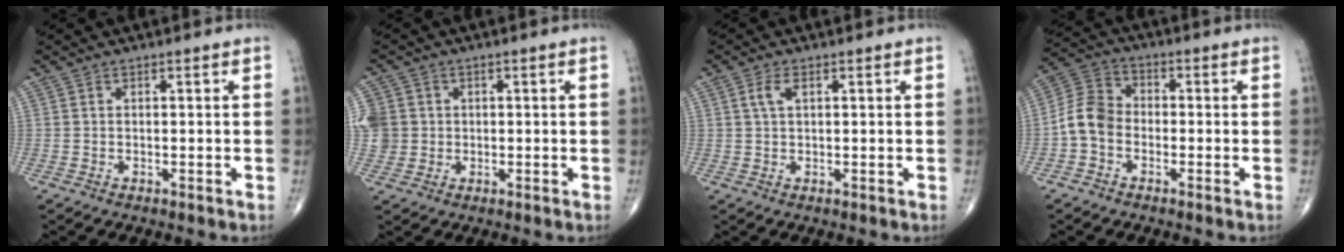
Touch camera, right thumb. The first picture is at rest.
{"total": 7.4, "force": [0.9, 7.0, 2.3], "torque": [-0.048, 0.017, 0.025]}
{"total": 2.5, "force": [0.9, 1.2, 2.0], "torque": [-0.046, 0.009, 0.020]}
{"total": 7.1, "force": [-2.0, 5.5, 4.1], "torque": [-0.069, 0.027, -0.053]}